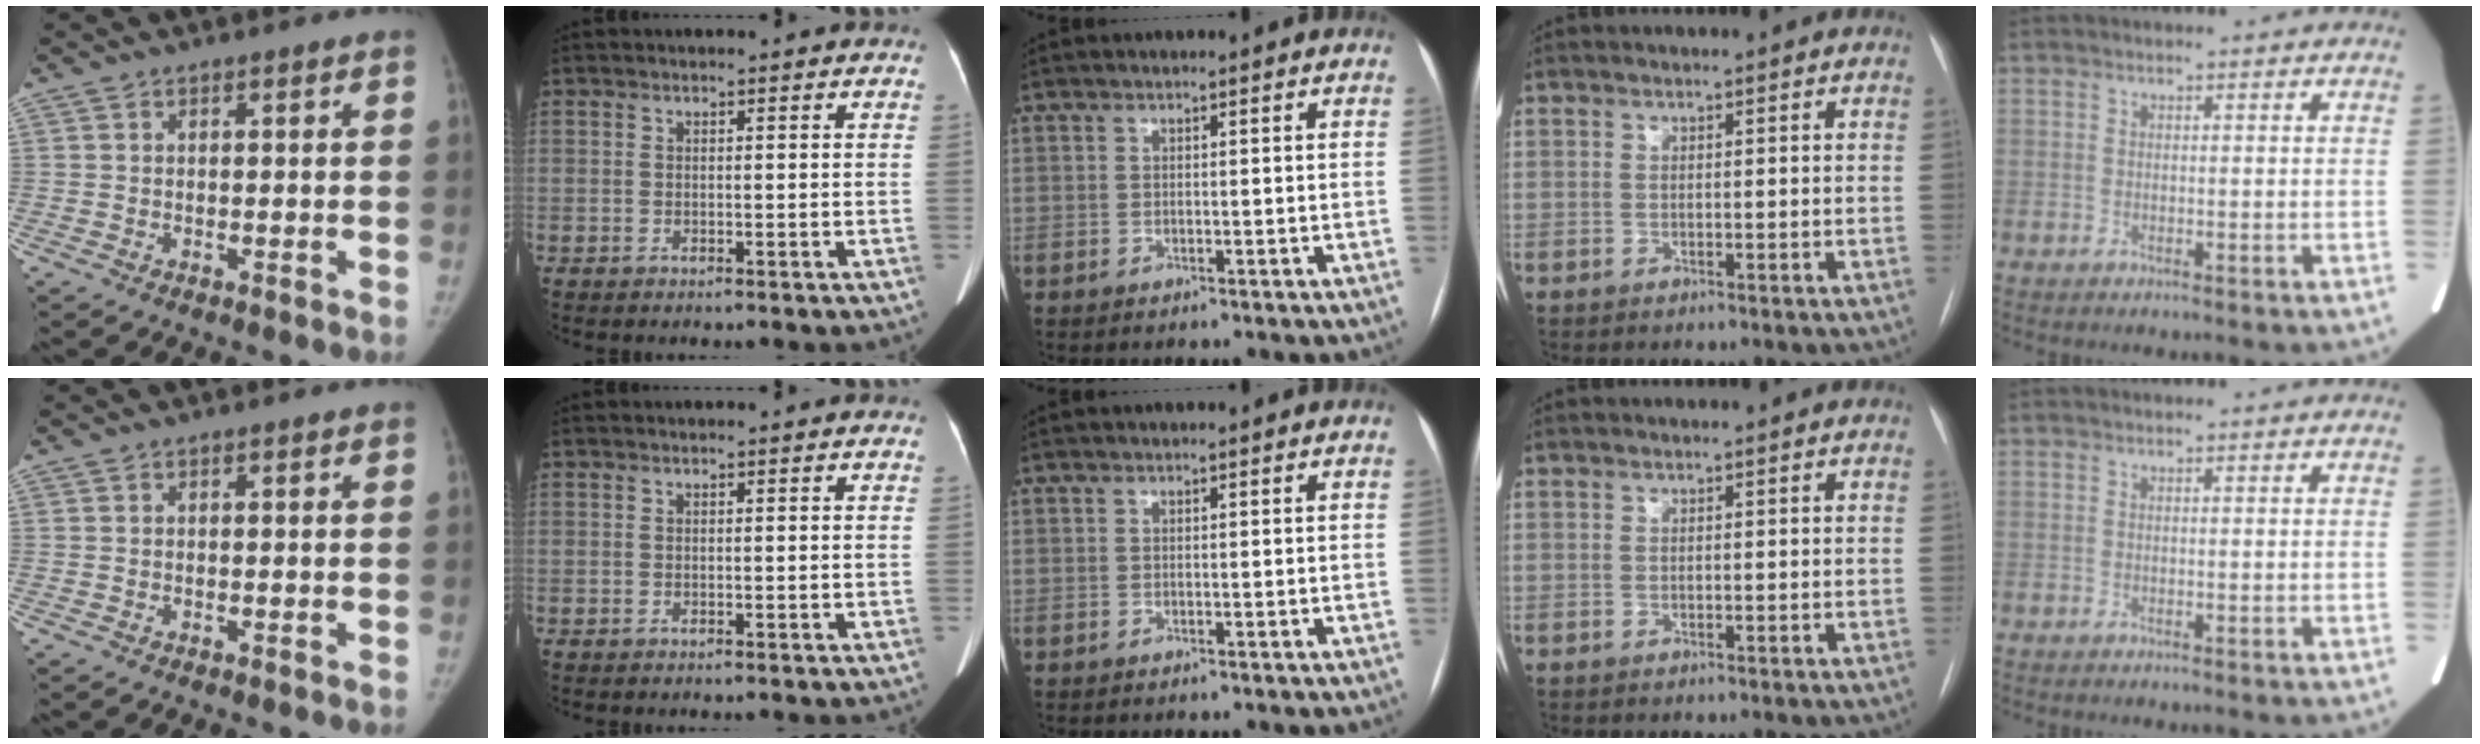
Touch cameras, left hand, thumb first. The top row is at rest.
{}